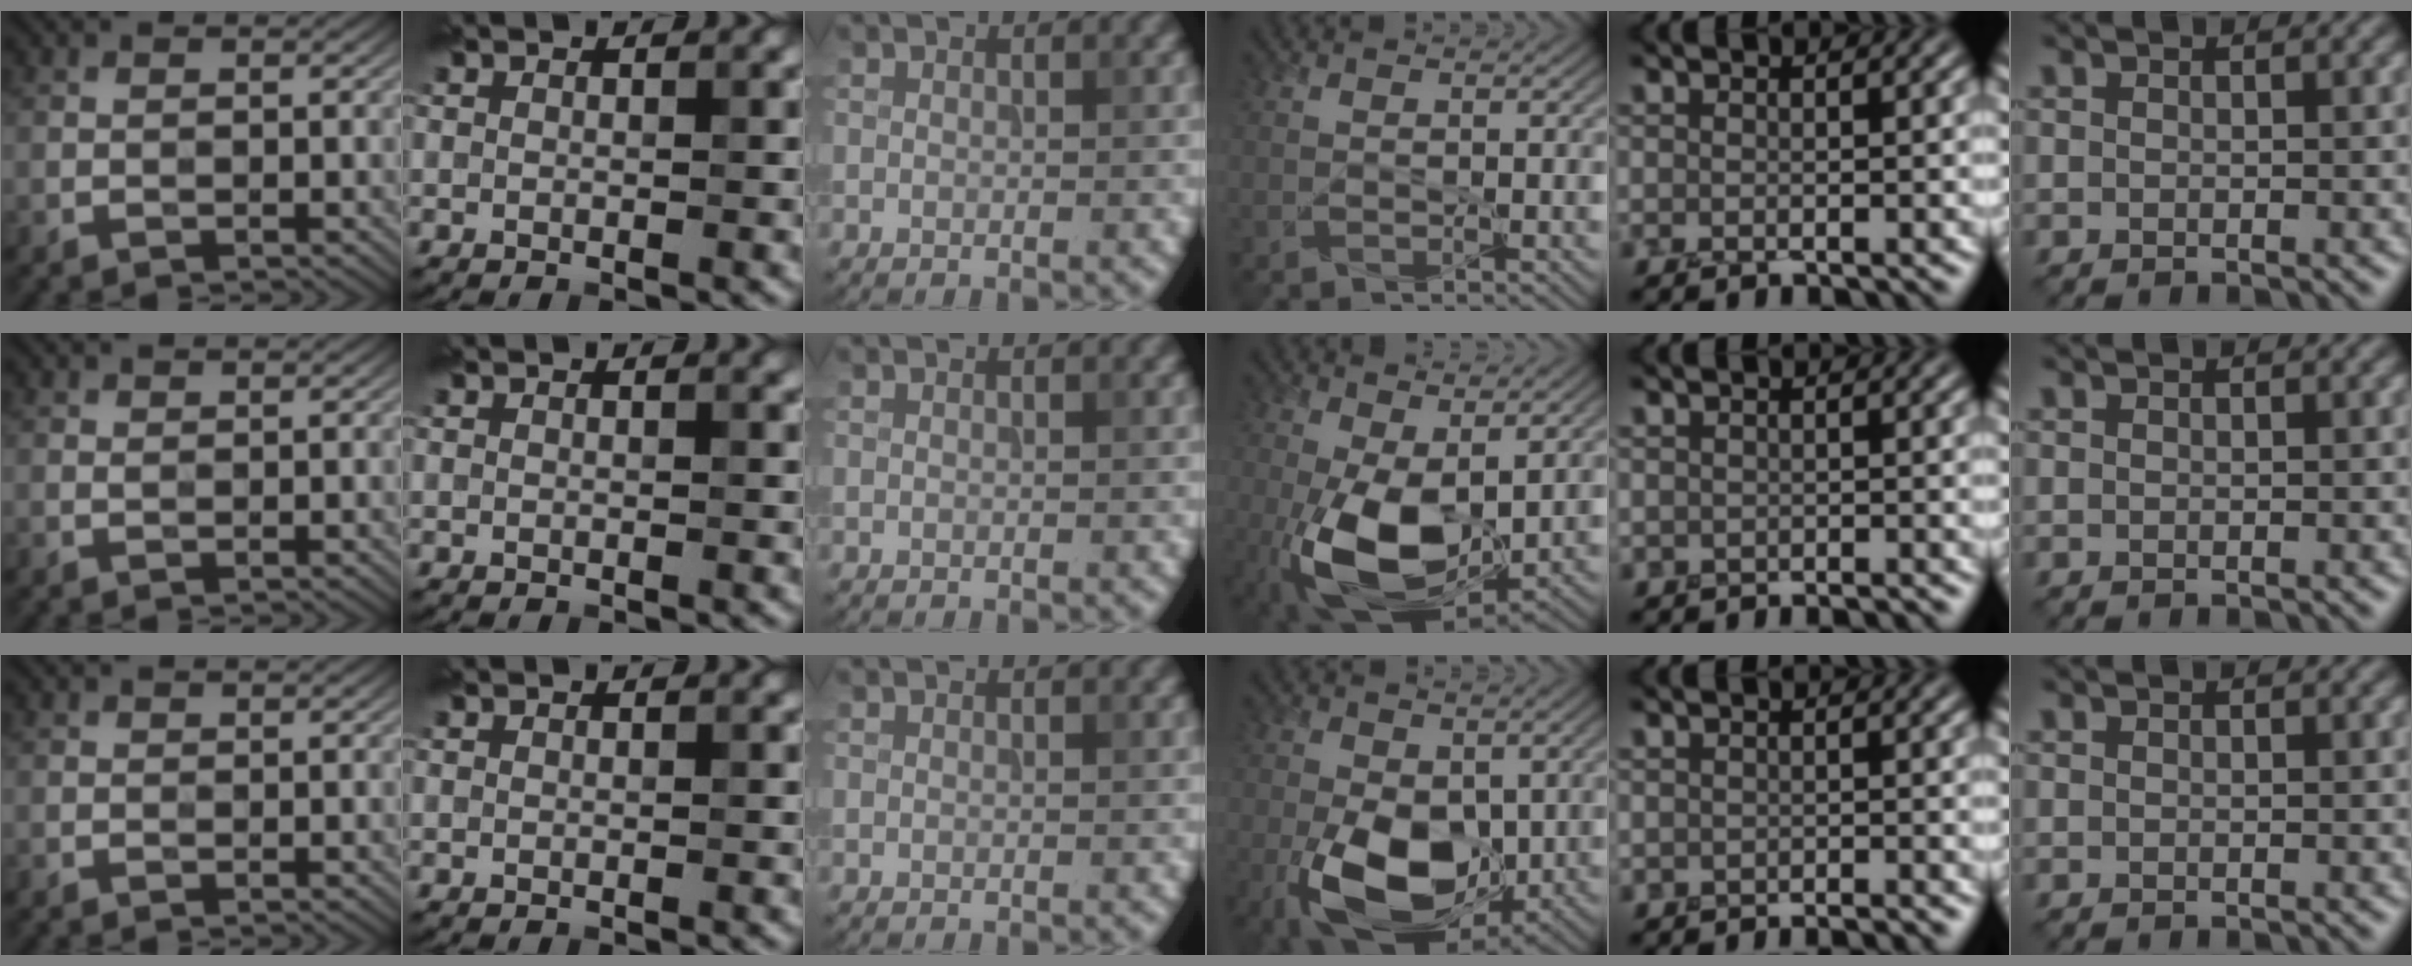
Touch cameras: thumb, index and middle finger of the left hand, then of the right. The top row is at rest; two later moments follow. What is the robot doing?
{"motion": "peel", "object": "bandage"}